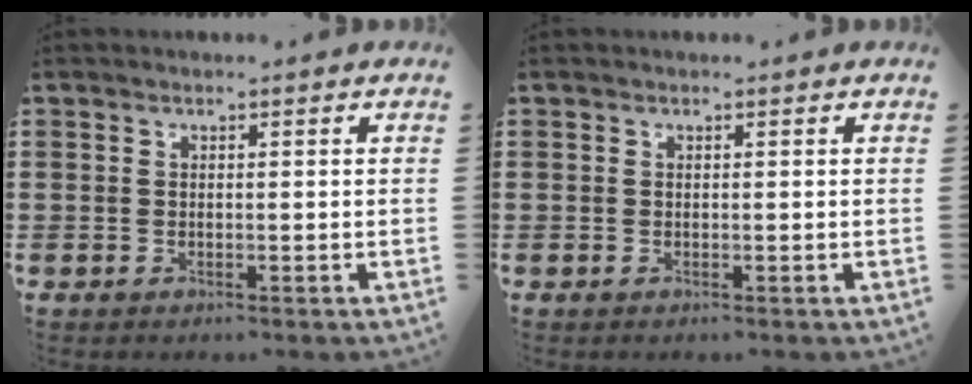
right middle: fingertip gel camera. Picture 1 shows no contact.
{"total": 0.0}